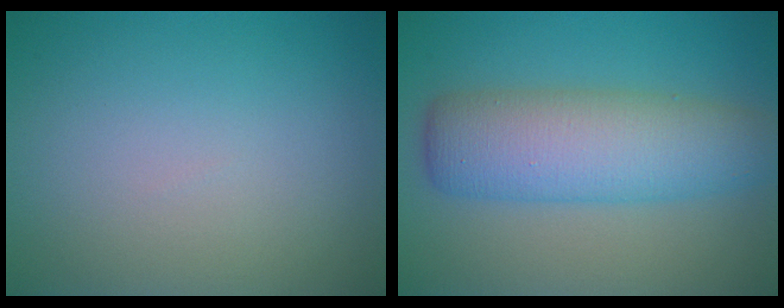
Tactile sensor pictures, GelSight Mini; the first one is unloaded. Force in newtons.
{"total": 7.3, "press": 7.3, "slide": 0.2}